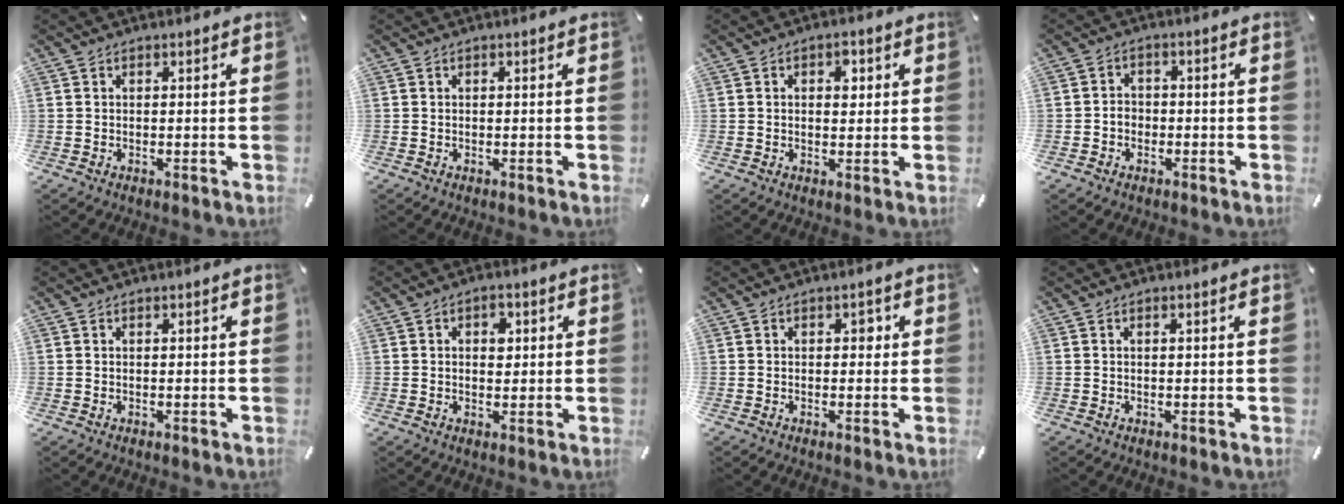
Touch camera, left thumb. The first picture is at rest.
{"total": 0.0}
{"total": 3.8, "force": [1.0, 2.4, 2.7], "torque": [-0.026, -0.004, 0.007]}
{"total": 3.3, "force": [-1.3, 2.9, 1.0], "torque": [-0.019, 0.009, -0.027]}
{"total": 0.0}
{"total": 3.9, "force": [0.9, 2.8, 2.5], "torque": [-0.023, -0.004, 0.006]}
{"total": 1.8, "force": [0.2, 1.4, 1.2], "torque": [-0.009, 0.003, -0.004]}
{"total": 0.5, "force": [0.1, 0.1, 0.5], "torque": [-0.010, 0.001, 0.002]}